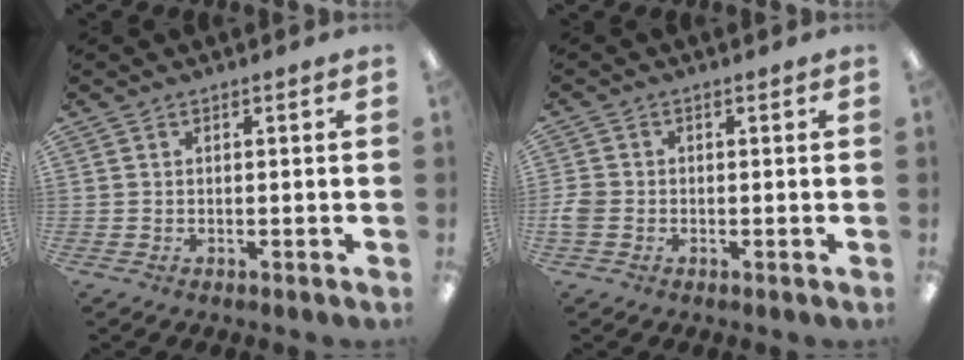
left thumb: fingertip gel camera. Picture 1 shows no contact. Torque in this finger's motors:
{"motor_torque": [-0.26, 0.28, 0.01, -0.02, 0.00]}